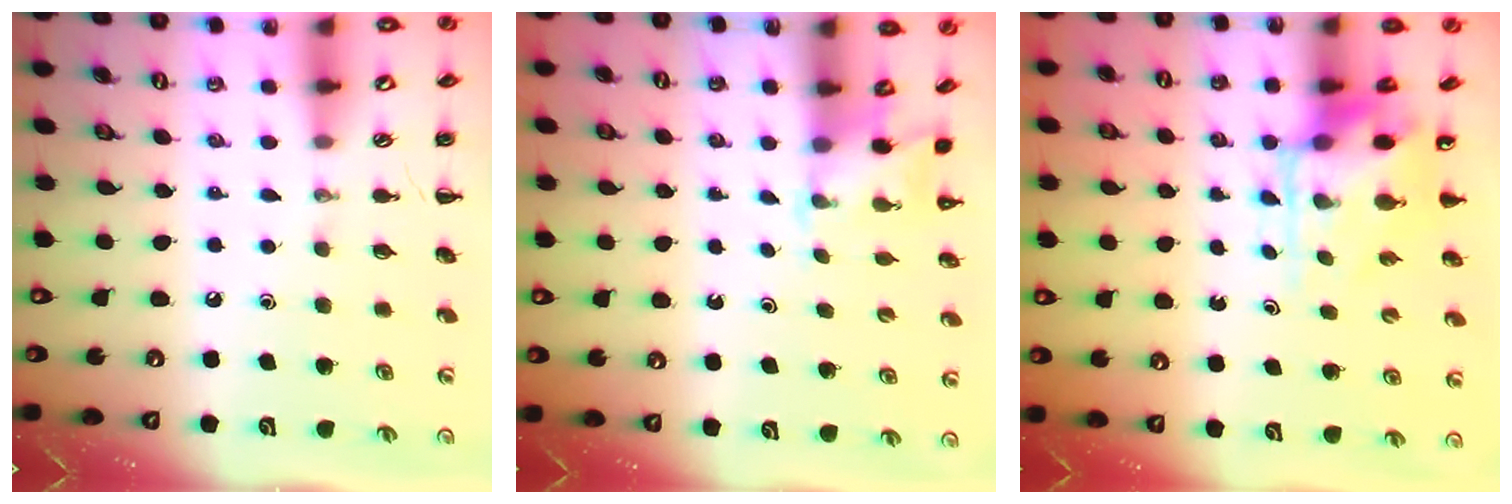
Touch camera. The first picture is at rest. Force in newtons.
{"total": 1.9, "press": 1.8, "slide": 0.6}
{"total": 5.6, "press": 5.4, "slide": 1.4}